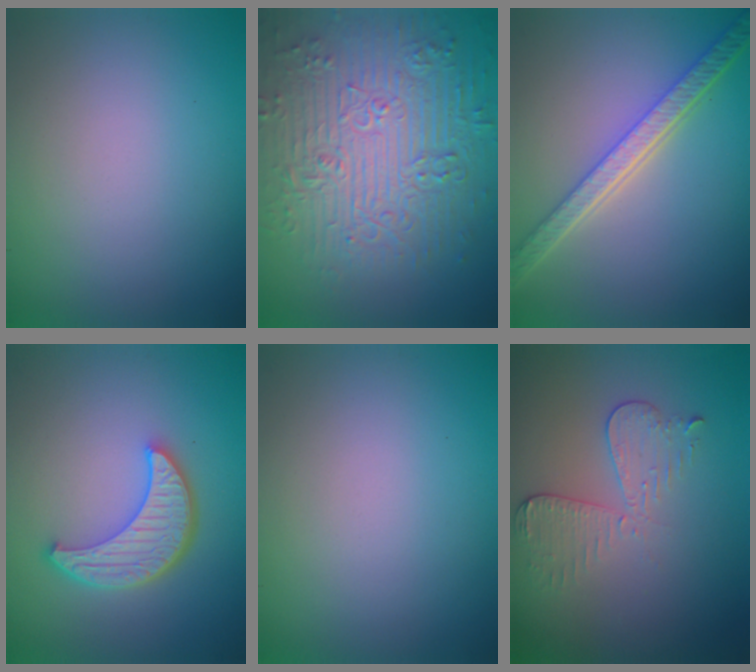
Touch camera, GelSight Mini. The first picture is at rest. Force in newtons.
{"total": 9.5, "press": 6.9, "slide": 6.4}
{"total": 5.7, "press": 4.3, "slide": 3.7}
{"total": 5.5, "press": 4.2, "slide": 3.5}
{"total": 0.0}
{"total": 3.0, "press": 2.7, "slide": 1.2}